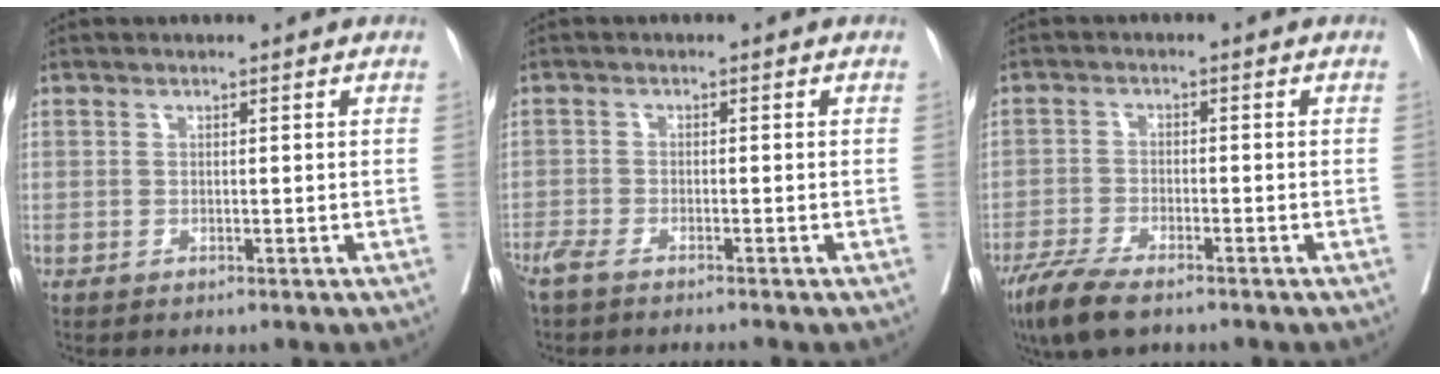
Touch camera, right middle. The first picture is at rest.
{"total": 4.4, "force": [-3.8, 0.3, 2.2], "torque": [-0.034, -0.009, -0.068]}
{"total": 7.1, "force": [-5.3, 1.3, 4.6], "torque": [-0.090, -0.019, -0.093]}